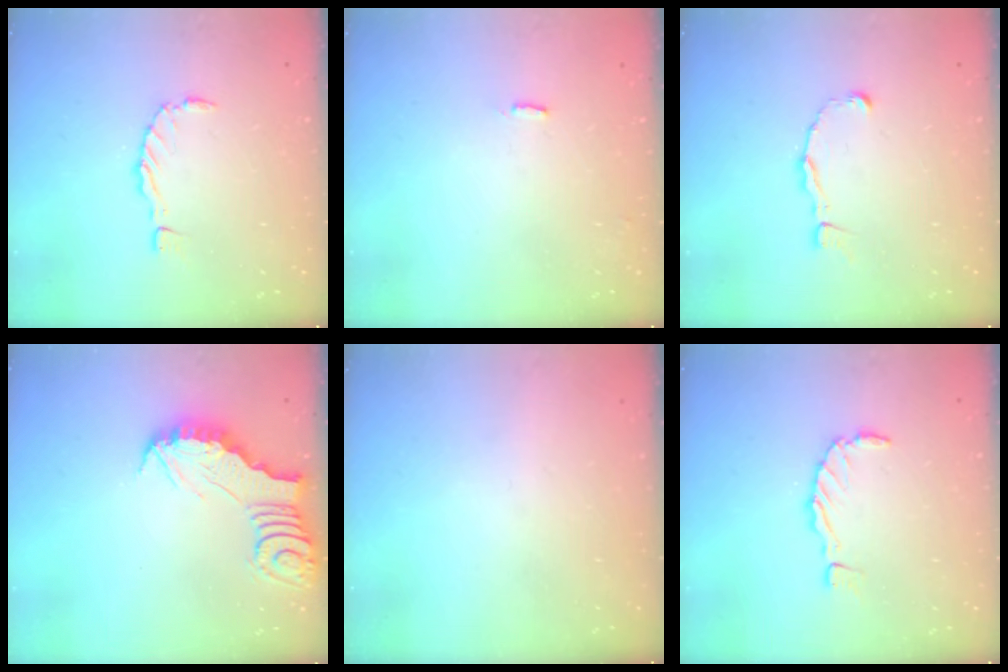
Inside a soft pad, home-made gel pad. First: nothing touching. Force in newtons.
{"total": 3.6, "press": 3.6, "slide": 0.3}
{"total": 2.4, "press": 2.4, "slide": 0.2}
{"total": 3.0, "press": 2.9, "slide": 0.3}
{"total": 0.0}
{"total": 1.2, "press": 1.2, "slide": 0.2}